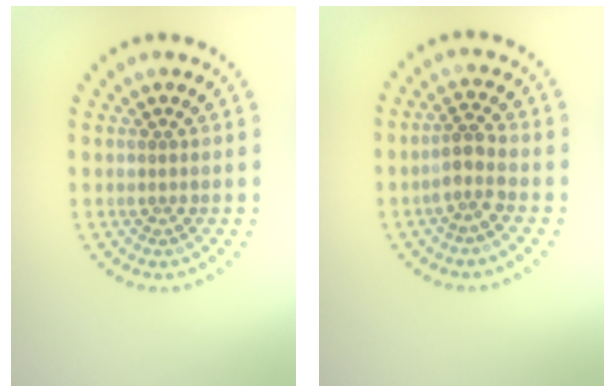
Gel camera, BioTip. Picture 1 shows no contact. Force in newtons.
{"total": 2.3, "press": 1.8, "slide": 1.4}